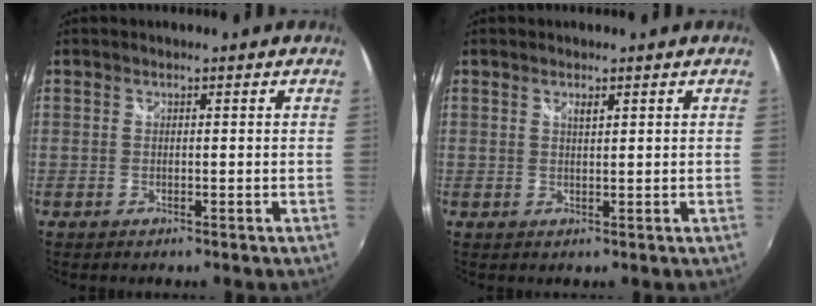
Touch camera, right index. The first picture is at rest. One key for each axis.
{"total": 1.1, "fx": 0.7, "fy": 0.2, "fz": 0.8, "tx": -0.013, "ty": 0.001, "tz": 0.011}